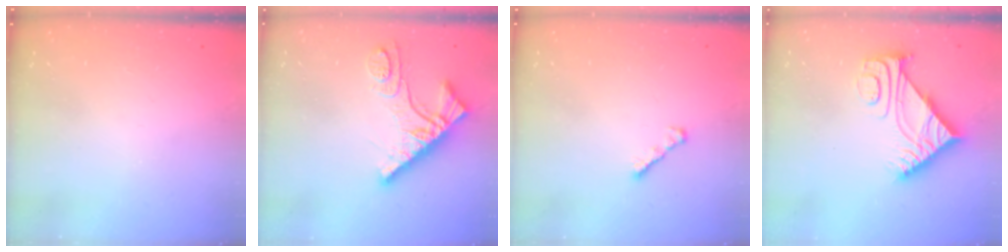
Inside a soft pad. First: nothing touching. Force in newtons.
{"total": 11.0, "press": 11.0, "slide": 1.1}
{"total": 2.5, "press": 2.4, "slide": 0.6}
{"total": 8.7, "press": 8.7, "slide": 0.8}